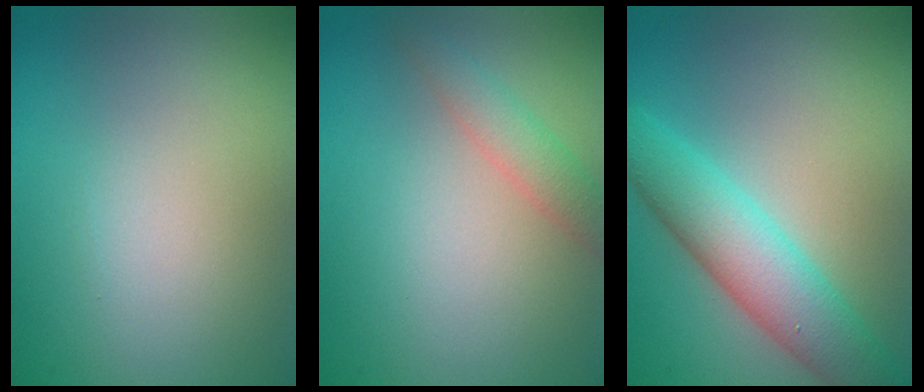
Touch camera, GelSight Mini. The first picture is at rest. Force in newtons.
{"total": 2.2, "press": 2.2, "slide": 0.1}
{"total": 6.2, "press": 6.2, "slide": 0.1}